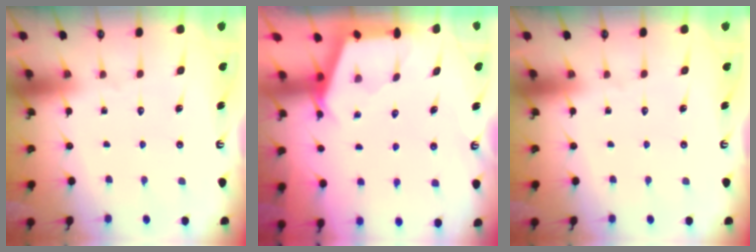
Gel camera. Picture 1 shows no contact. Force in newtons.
{"total": 2.5, "press": 2.5, "slide": 0.3}
{"total": 0.0}